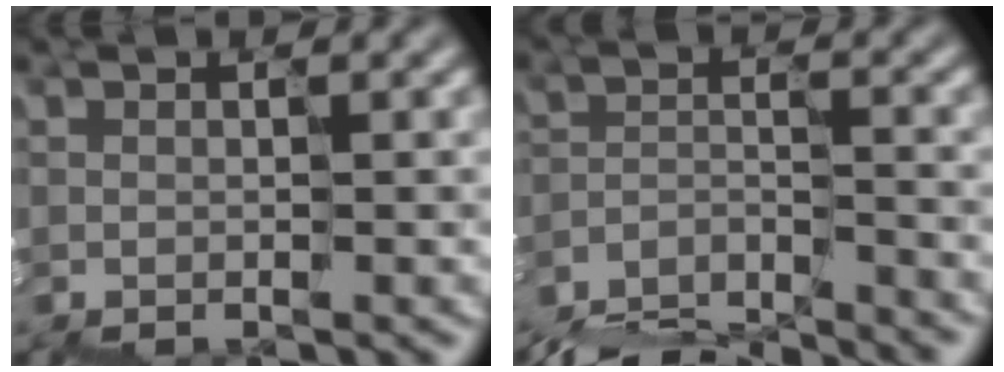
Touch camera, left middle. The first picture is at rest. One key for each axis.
{"total": 7.5, "fx": -7.5, "fy": 0.2, "fz": 0.0, "tx": -0.016, "ty": -0.020, "tz": -0.138}